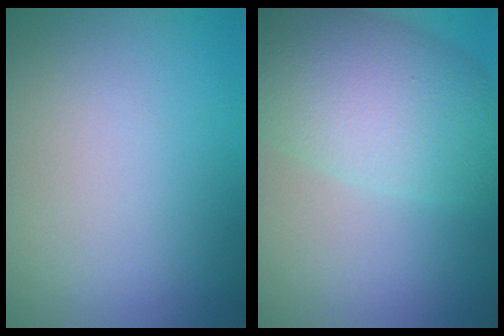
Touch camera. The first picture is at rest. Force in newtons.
{"total": 8.7, "press": 8.7, "slide": 0.2}